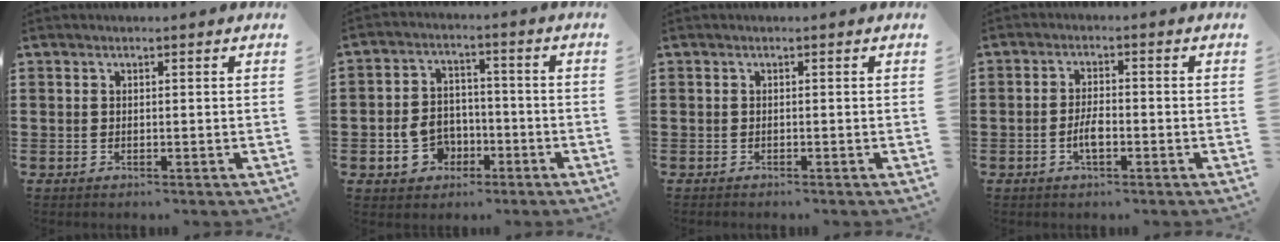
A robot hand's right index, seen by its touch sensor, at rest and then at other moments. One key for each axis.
{"total": 6.4, "fx": -2.2, "fy": 5.4, "fz": 2.6, "tx": -0.070, "ty": 0.011, "tz": -0.040}
{"total": 0.6, "fx": -0.6, "fy": 0.1, "fz": 0.0, "tx": 0.000, "ty": -0.001, "tz": -0.013}
{"total": 3.5, "fx": -1.2, "fy": 1.3, "fz": 3.0, "tx": -0.070, "ty": -0.002, "tz": -0.025}